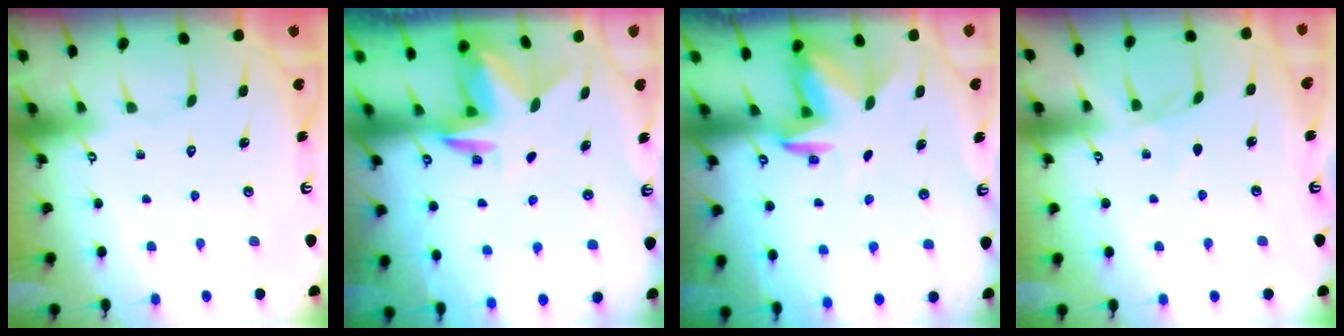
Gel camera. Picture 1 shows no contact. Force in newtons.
{"total": 3.1, "press": 3.1, "slide": 0.2}
{"total": 2.9, "press": 2.8, "slide": 0.6}
{"total": 1.8, "press": 1.8, "slide": 0.4}